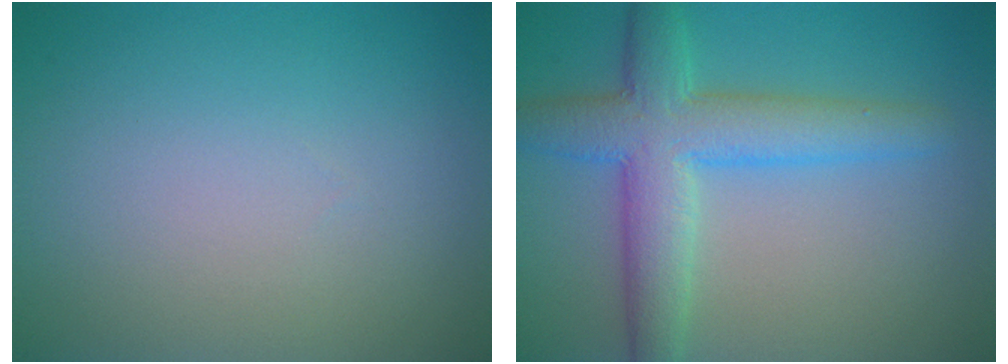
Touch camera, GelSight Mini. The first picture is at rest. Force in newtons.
{"total": 6.4, "press": 6.4, "slide": 0.1}